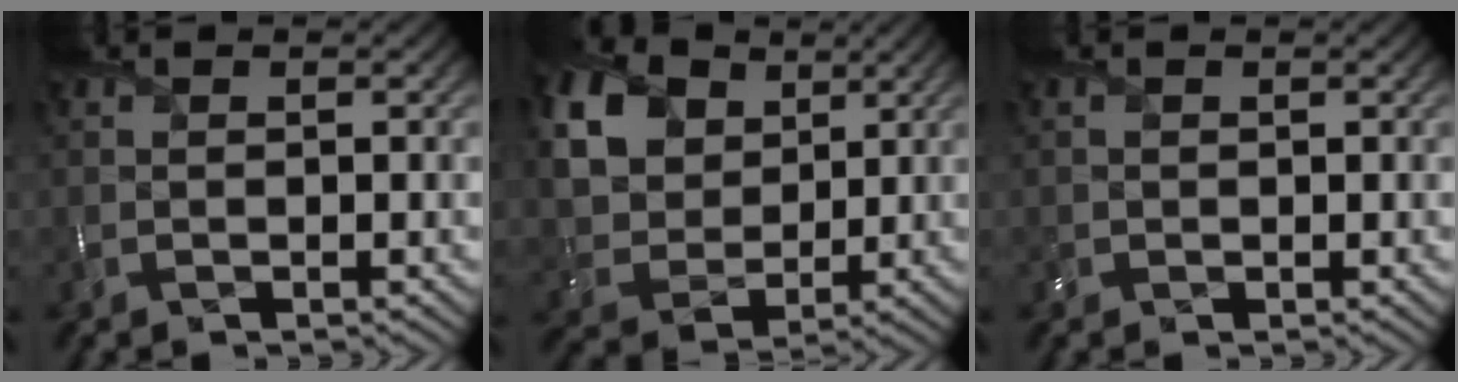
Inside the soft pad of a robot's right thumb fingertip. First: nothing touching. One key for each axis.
{"total": 16.9, "fx": 7.5, "fy": 12.4, "fz": 8.6, "tx": -0.255, "ty": 0.022, "tz": 0.165}
{"total": 0.9, "fx": 0.2, "fy": 0.8, "fz": 0.4, "tx": -0.014, "ty": 0.002, "tz": 0.004}